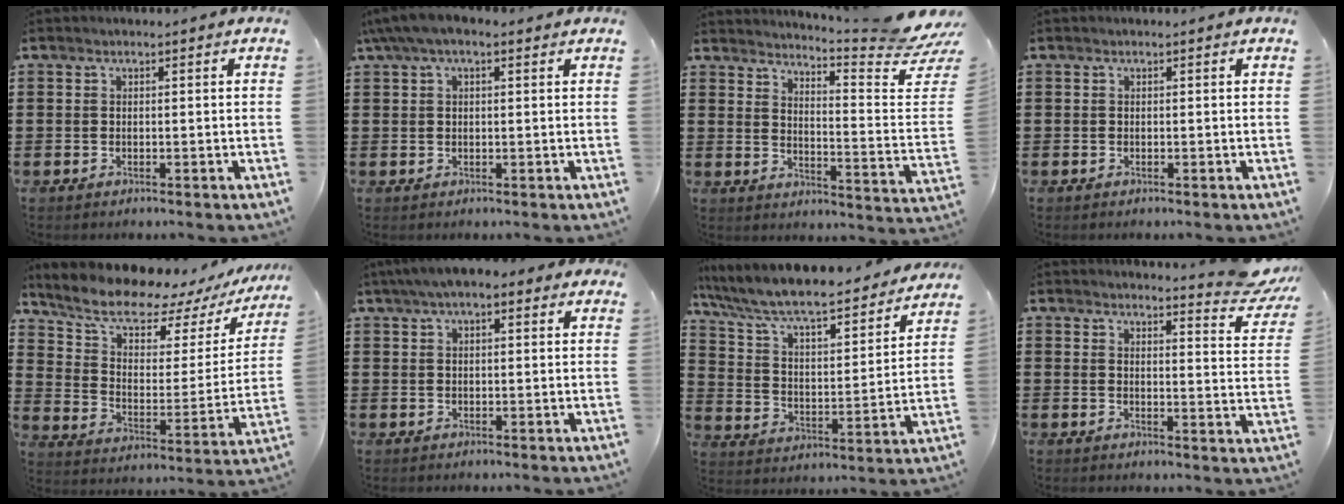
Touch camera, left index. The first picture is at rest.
{"total": 3.6, "force": [1.6, 1.7, 2.7], "torque": [-0.056, 0.011, 0.027]}
{"total": 5.9, "force": [5.1, -0.3, 3.0], "torque": [-0.056, -0.054, 0.077]}
{"total": 0.0}
{"total": 11.1, "force": [9.3, 3.1, 5.1], "torque": [-0.121, -0.061, 0.157]}
{"total": 3.8, "force": [2.5, 1.8, 2.3], "torque": [-0.054, 0.007, 0.043]}
{"total": 7.3, "force": [6.5, 0.9, 3.2], "torque": [-0.094, -0.054, 0.104]}
{"total": 5.4, "force": [4.9, 0.0, 2.4], "torque": [-0.039, -0.030, 0.081]}